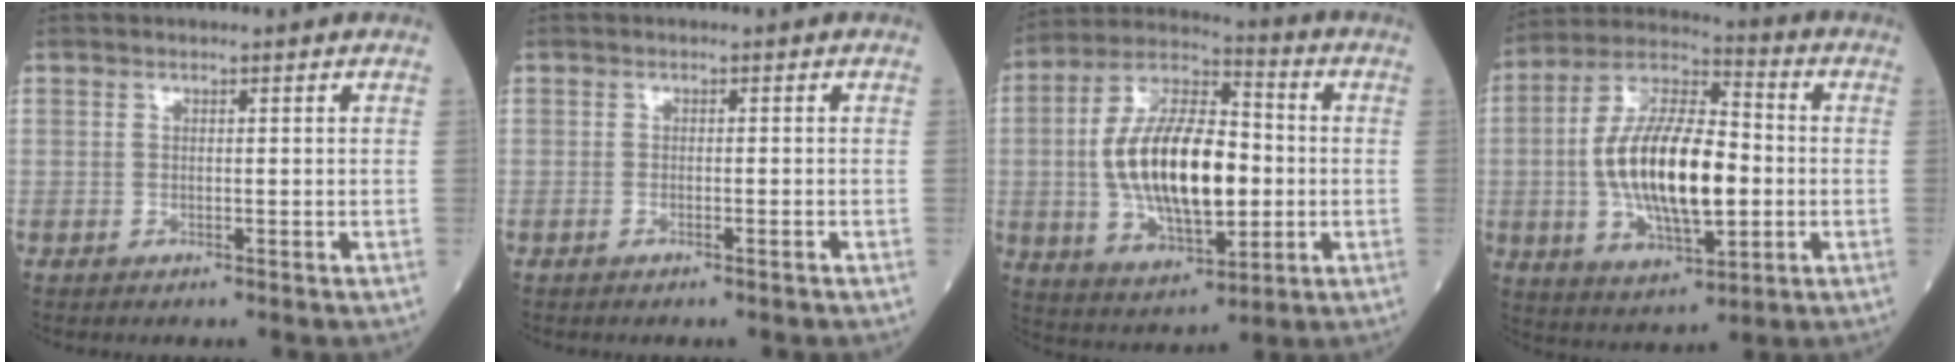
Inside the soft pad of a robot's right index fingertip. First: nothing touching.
{"total": 0.6, "force": [-0.5, 0.0, 0.4], "torque": [-0.014, 0.000, -0.005]}
{"total": 18.7, "force": [-0.9, 7.8, 17.0], "torque": [-0.327, 0.008, -0.013]}
{"total": 18.3, "force": [-1.5, 6.7, 17.0], "torque": [-0.327, 0.006, -0.026]}